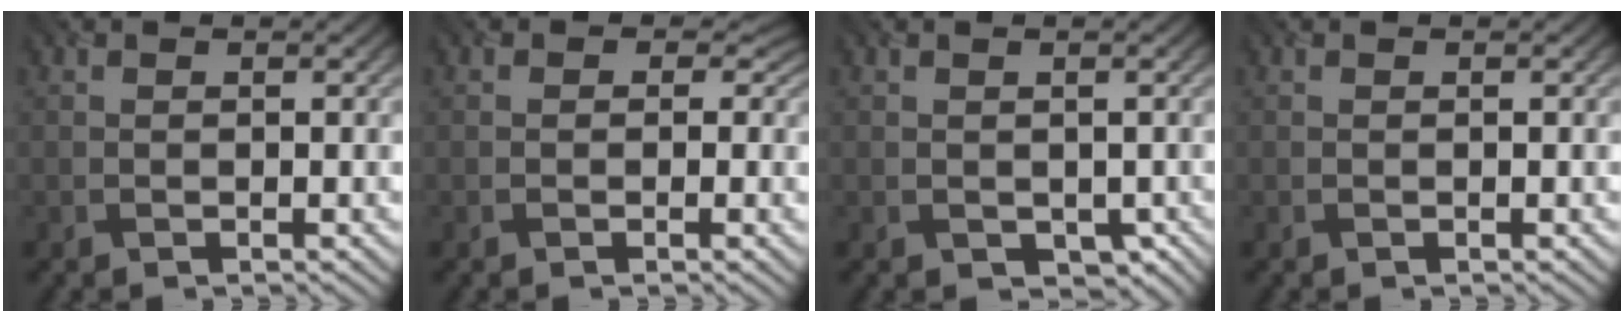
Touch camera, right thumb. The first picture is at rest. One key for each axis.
{"total": 2.4, "fx": 0.2, "fy": 2.1, "fz": 1.2, "tx": -0.013, "ty": 0.002, "tz": 0.002}
{"total": 1.8, "fx": -0.7, "fy": 1.5, "fz": 0.7, "tx": -0.021, "ty": -0.012, "tz": -0.012}
{"total": 0.0}